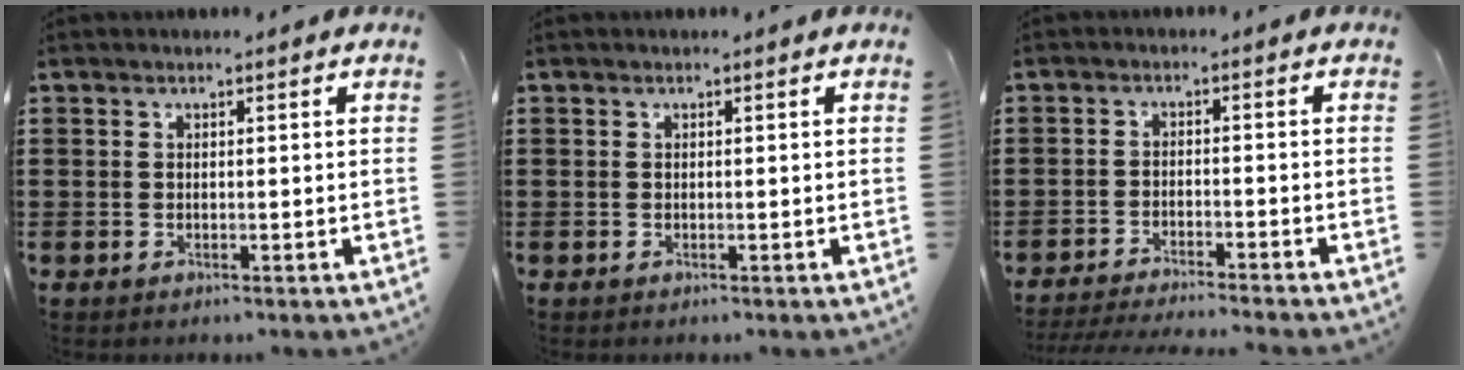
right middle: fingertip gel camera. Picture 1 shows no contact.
{"total": 0.0}
{"total": 3.2, "force": [-3.2, -0.3, 0.6], "torque": [-0.020, -0.007, -0.067]}